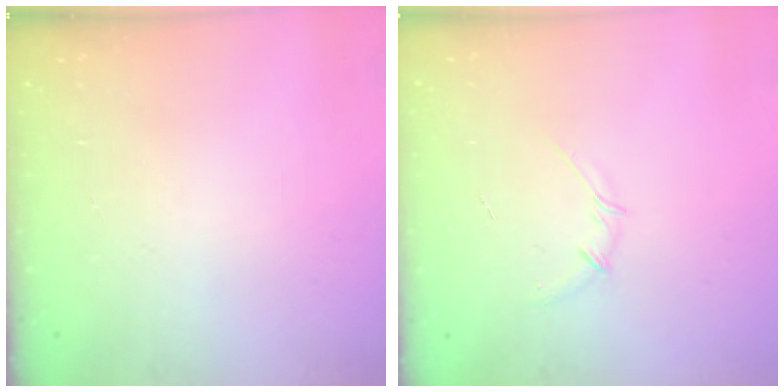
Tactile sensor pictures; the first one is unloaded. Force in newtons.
{"total": 3.6, "press": 3.4, "slide": 1.2}